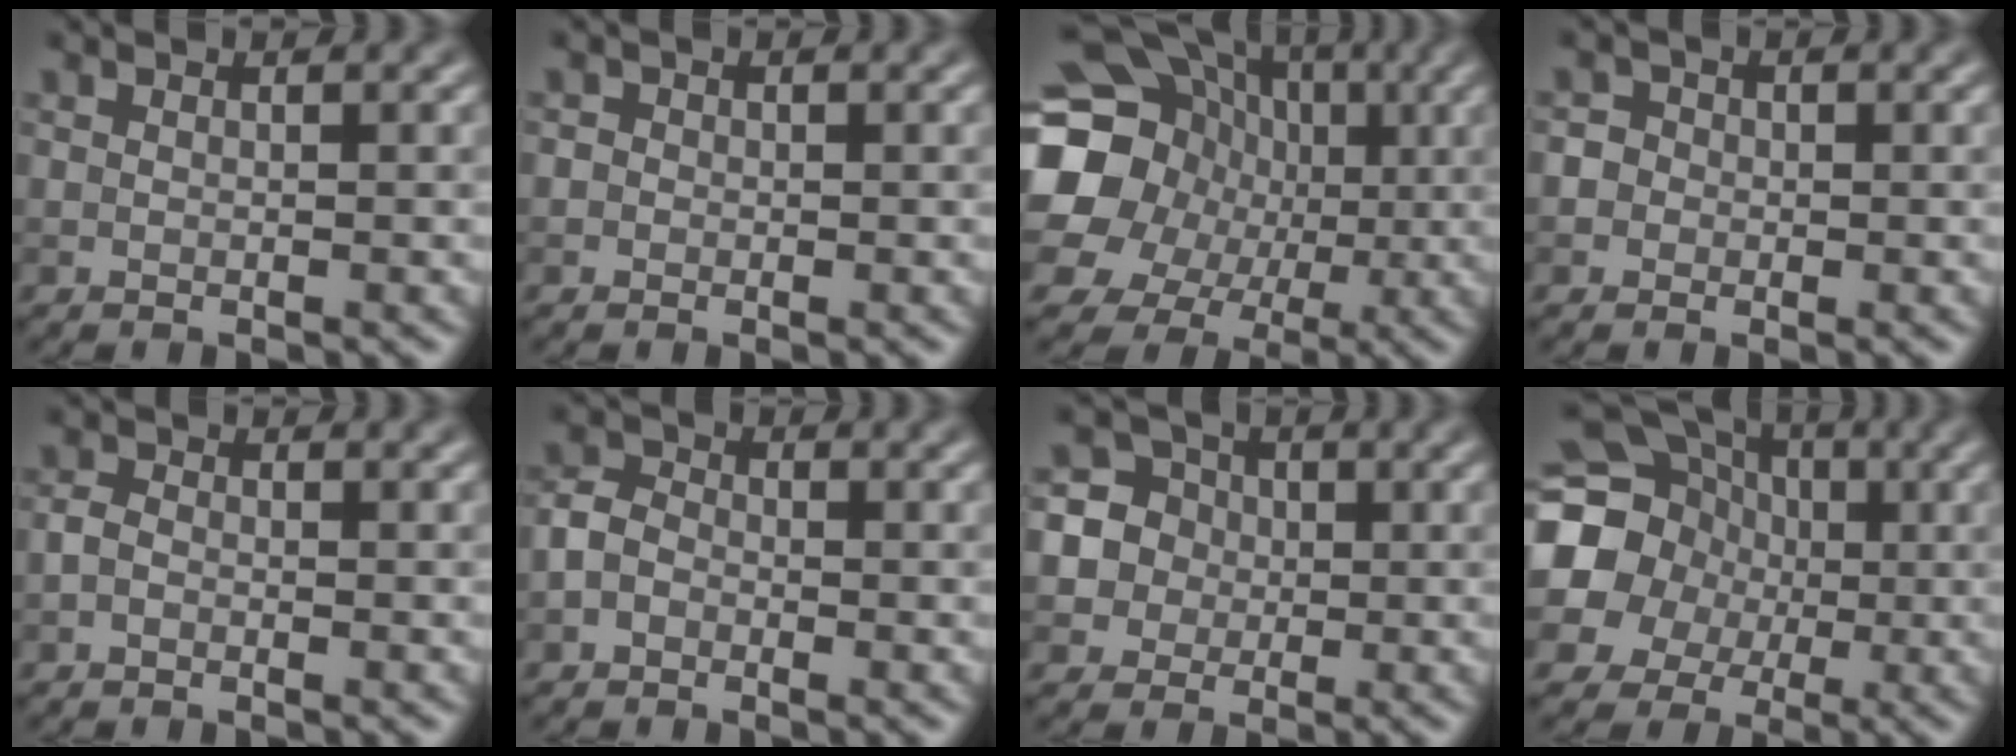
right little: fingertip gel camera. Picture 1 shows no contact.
{"total": 0.8, "force": [0.0, 0.7, 0.2], "torque": [0.001, -0.004, -0.007]}
{"total": 20.1, "force": [1.7, 18.0, 8.8], "torque": [-0.193, 0.020, -0.011]}
{"total": 2.7, "force": [0.2, 2.5, 0.9], "torque": [0.009, 0.021, -0.027]}
{"total": 1.1, "force": [-0.6, 0.7, 0.6], "torque": [-0.012, 0.001, -0.015]}
{"total": 2.1, "force": [-1.0, 1.6, 0.9], "torque": [-0.016, 0.007, -0.028]}
{"total": 7.6, "force": [1.2, 7.2, 1.9], "torque": [-0.049, 0.038, 0.013]}
{"total": 18.8, "force": [1.2, 17.7, 6.1], "torque": [-0.166, 0.005, -0.022]}